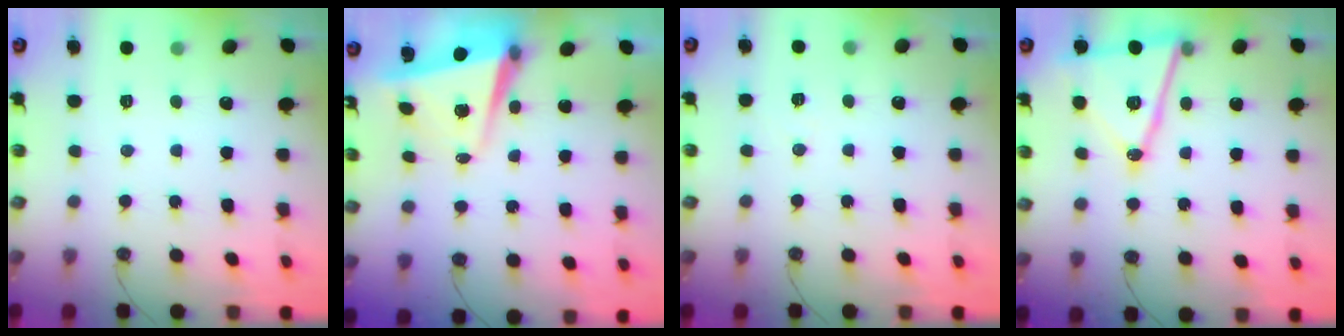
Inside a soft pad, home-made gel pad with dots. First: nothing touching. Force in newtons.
{"total": 5.5, "press": 5.2, "slide": 1.7}
{"total": 4.8, "press": 4.4, "slide": 1.9}
{"total": 15.4, "press": 14.9, "slide": 3.8}